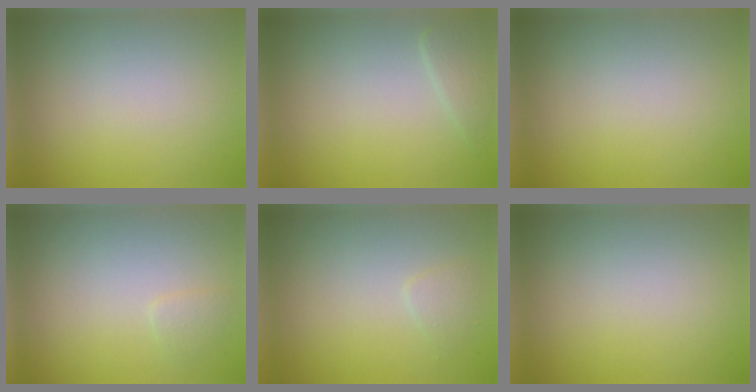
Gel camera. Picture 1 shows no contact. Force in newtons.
{"total": 1.4, "press": 1.3, "slide": 0.1}
{"total": 0.0}
{"total": 0.7, "press": 0.7, "slide": 0.1}
{"total": 0.9, "press": 0.9, "slide": 0.1}
{"total": 0.0}